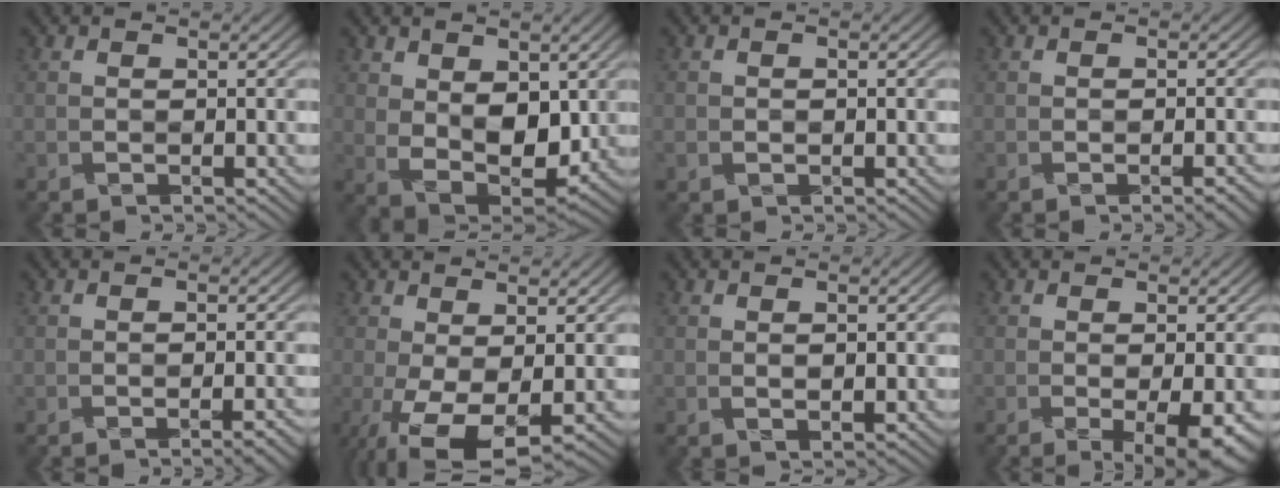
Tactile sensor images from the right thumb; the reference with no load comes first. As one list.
[{"total": 7.8, "force": [1.5, 4.8, 5.9], "torque": [-0.120, -0.010, 0.028]}, {"total": 0.9, "force": [-0.3, 0.6, 0.5], "torque": [-0.011, -0.001, -0.004]}, {"total": 1.9, "force": [-0.9, 0.5, 1.6], "torque": [-0.023, 0.002, -0.014]}, {"total": 2.5, "force": [-1.1, 0.7, 2.1], "torque": [-0.029, 0.004, -0.018]}, {"total": 8.4, "force": [-2.9, 3.1, 7.3], "torque": [-0.147, 0.004, -0.049]}, {"total": 1.0, "force": [0.1, 0.4, 0.9], "torque": [-0.020, -0.001, 0.003]}, {"total": 4.5, "force": [-1.3, 1.0, 4.2], "torque": [-0.066, -0.002, -0.021]}]